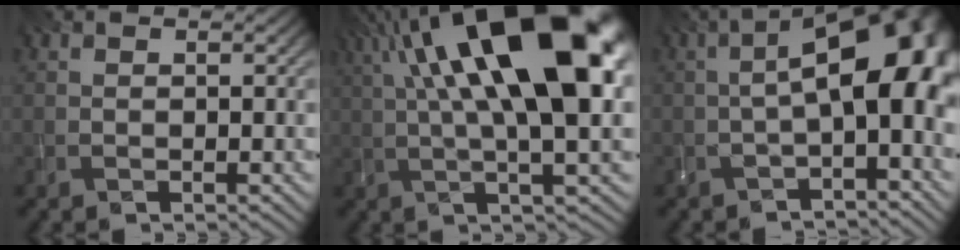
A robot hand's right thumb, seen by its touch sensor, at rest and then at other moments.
{"total": 20.2, "force": [5.9, 6.7, 18.1], "torque": [-0.302, 0.059, 0.091]}
{"total": 11.6, "force": [-0.5, 5.2, 10.3], "torque": [-0.170, 0.002, -0.008]}